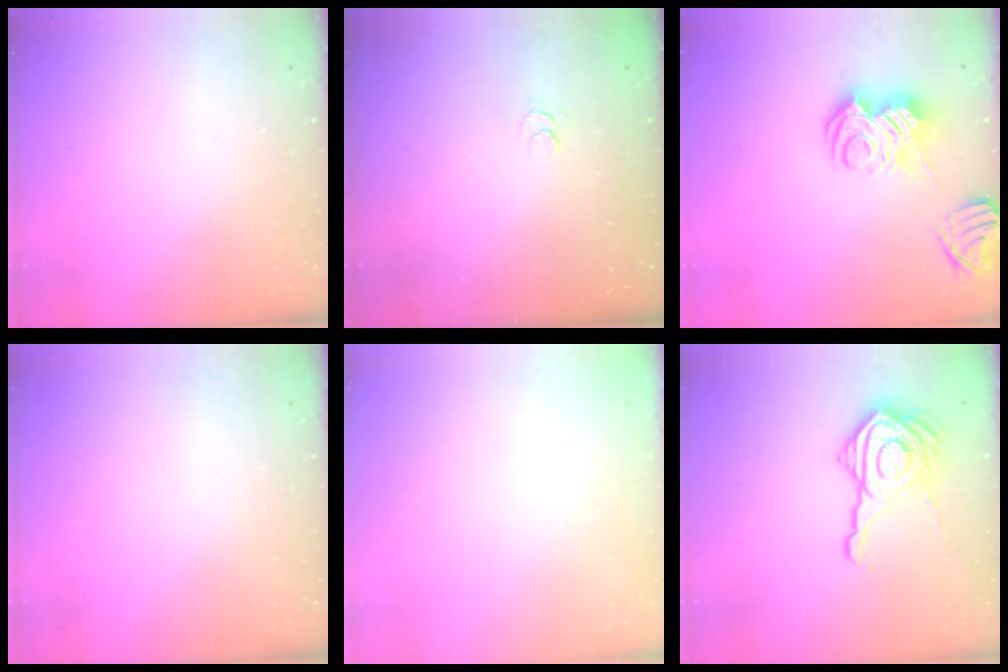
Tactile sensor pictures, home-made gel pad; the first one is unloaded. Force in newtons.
{"total": 2.7, "press": 2.2, "slide": 1.5}
{"total": 11.2, "press": 11.2, "slide": 1.3}
{"total": 0.0}
{"total": 2.7, "press": 2.6, "slide": 0.8}
{"total": 17.6, "press": 17.5, "slide": 1.1}